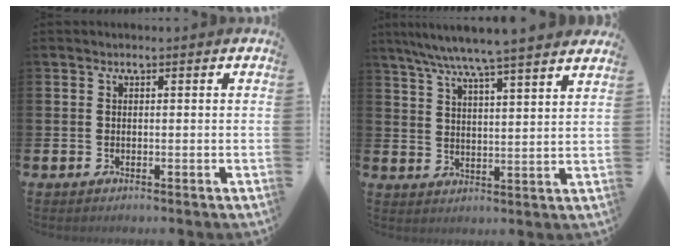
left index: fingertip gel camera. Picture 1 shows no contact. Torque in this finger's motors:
{"motor_torque": [0.34, -0.48, 1.05, 0.21]}